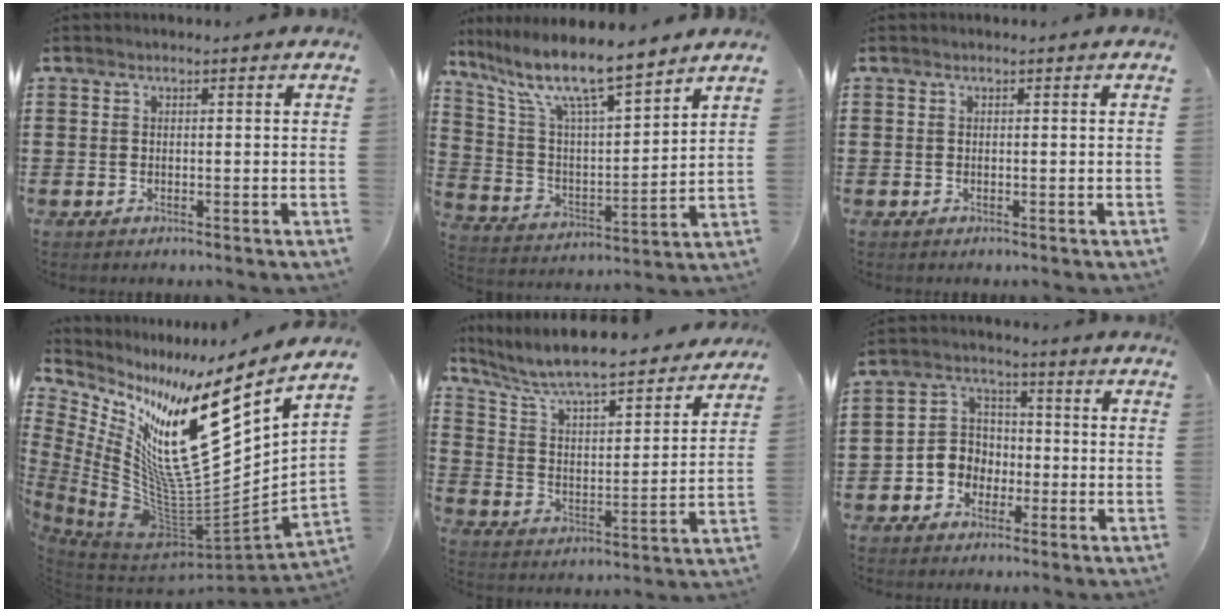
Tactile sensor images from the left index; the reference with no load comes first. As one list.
[{"total": 10.3, "force": [8.3, 1.6, 5.9], "torque": [-0.149, -0.049, 0.139]}, {"total": 0.0}, {"total": 17.4, "force": [6.3, 5.4, 15.3], "torque": [-0.263, -0.070, 0.095]}, {"total": 7.2, "force": [6.7, 0.0, 2.7], "torque": [-0.082, -0.054, 0.108]}, {"total": 5.0, "force": [-1.9, 4.5, 1.2], "torque": [-0.045, 0.008, -0.043]}]